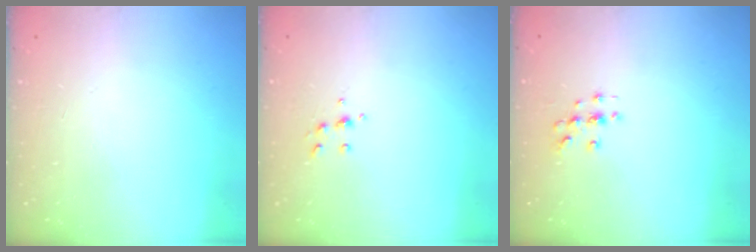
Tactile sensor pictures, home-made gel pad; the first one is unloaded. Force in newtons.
{"total": 5.8, "press": 5.7, "slide": 0.8}
{"total": 3.0, "press": 3.0, "slide": 0.3}